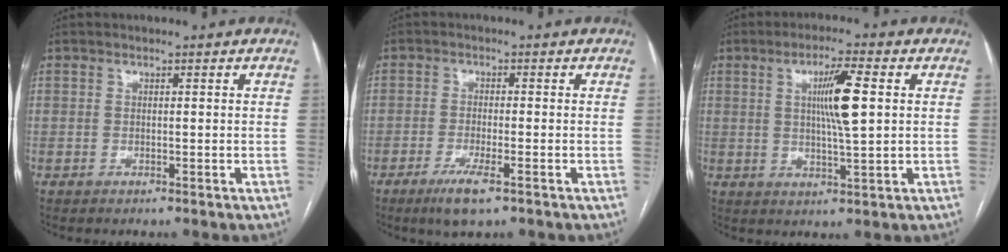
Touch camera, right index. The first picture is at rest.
{"total": 5.0, "force": [-3.0, 0.6, 4.0], "torque": [-0.079, -0.012, -0.051]}
{"total": 7.7, "force": [1.6, 0.3, 7.5], "torque": [-0.134, -0.001, 0.027]}